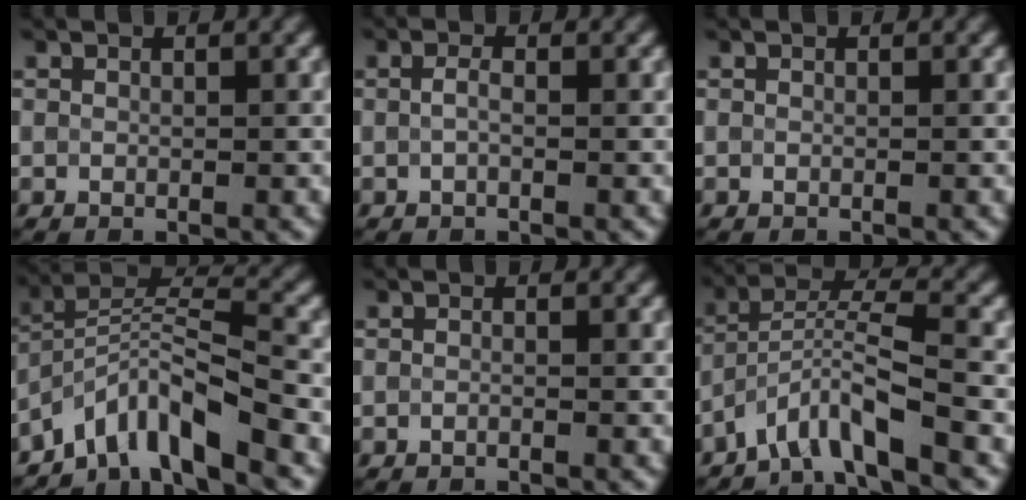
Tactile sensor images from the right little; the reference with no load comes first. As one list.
[{"total": 0.9, "force": [-0.1, 0.3, 0.8], "torque": [-0.021, 0.000, -0.004]}, {"total": 0.0}, {"total": 7.2, "force": [-5.3, 1.6, 4.6], "torque": [-0.067, 0.008, -0.106]}, {"total": 0.5, "force": [-0.3, 0.2, 0.4], "torque": [-0.008, -0.005, -0.011]}, {"total": 5.4, "force": [-3.8, 0.6, 3.9], "torque": [-0.065, 0.010, -0.078]}]